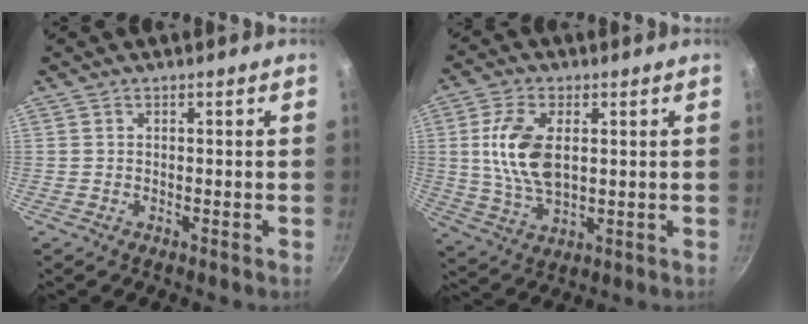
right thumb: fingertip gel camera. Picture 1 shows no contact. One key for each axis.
{"total": 11.7, "fx": 1.9, "fy": 6.4, "fz": 9.6, "tx": -0.182, "ty": -0.008, "tz": 0.039}